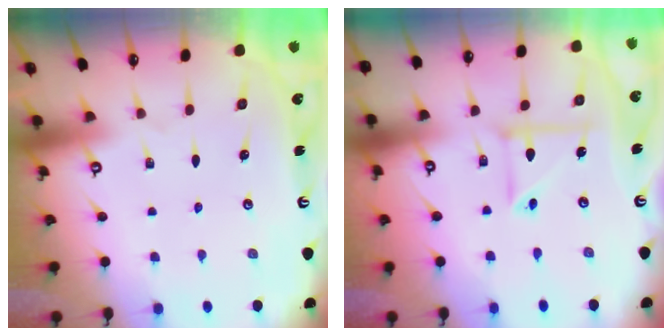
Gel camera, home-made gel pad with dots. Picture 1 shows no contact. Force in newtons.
{"total": 7.0, "press": 7.0, "slide": 0.4}